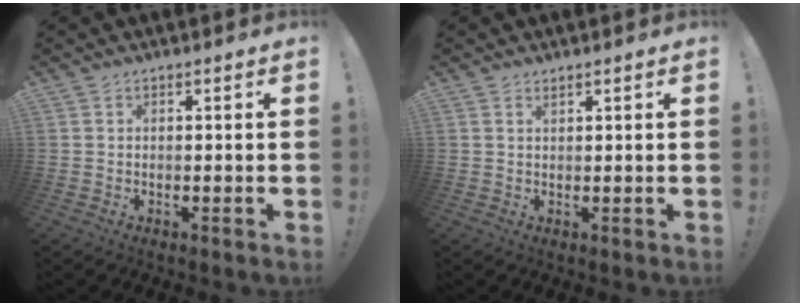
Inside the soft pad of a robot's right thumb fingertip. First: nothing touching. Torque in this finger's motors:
{"motor_torque": [-0.22, 0.26, -0.10, 0.24, -0.02]}